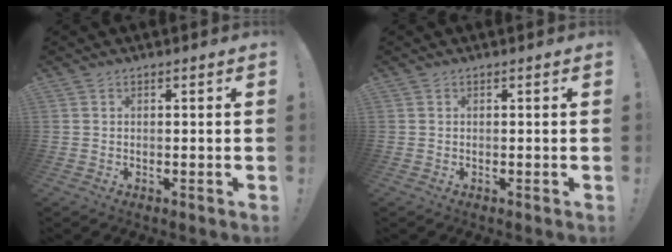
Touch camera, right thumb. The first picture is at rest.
{"total": 0.0}